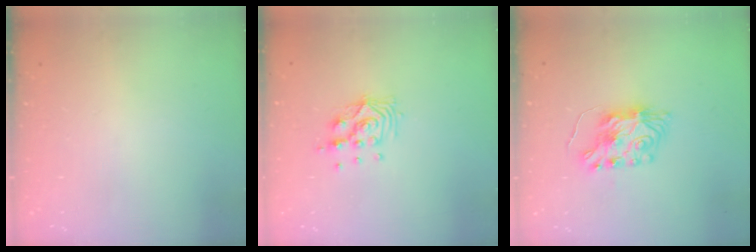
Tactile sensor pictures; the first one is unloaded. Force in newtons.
{"total": 9.7, "press": 9.6, "slide": 0.8}
{"total": 8.2, "press": 8.2, "slide": 0.5}